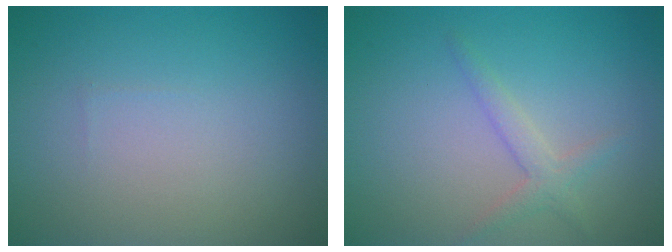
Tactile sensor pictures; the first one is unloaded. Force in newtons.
{"total": 1.8, "press": 1.8, "slide": 0.1}